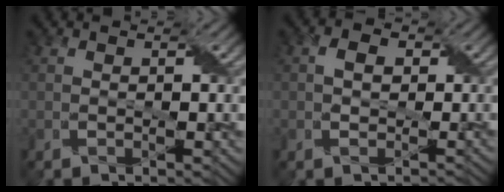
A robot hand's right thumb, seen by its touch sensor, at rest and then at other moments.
{"total": 2.7, "force": [-0.3, 2.3, 1.4], "torque": [-0.027, -0.002, -0.004]}